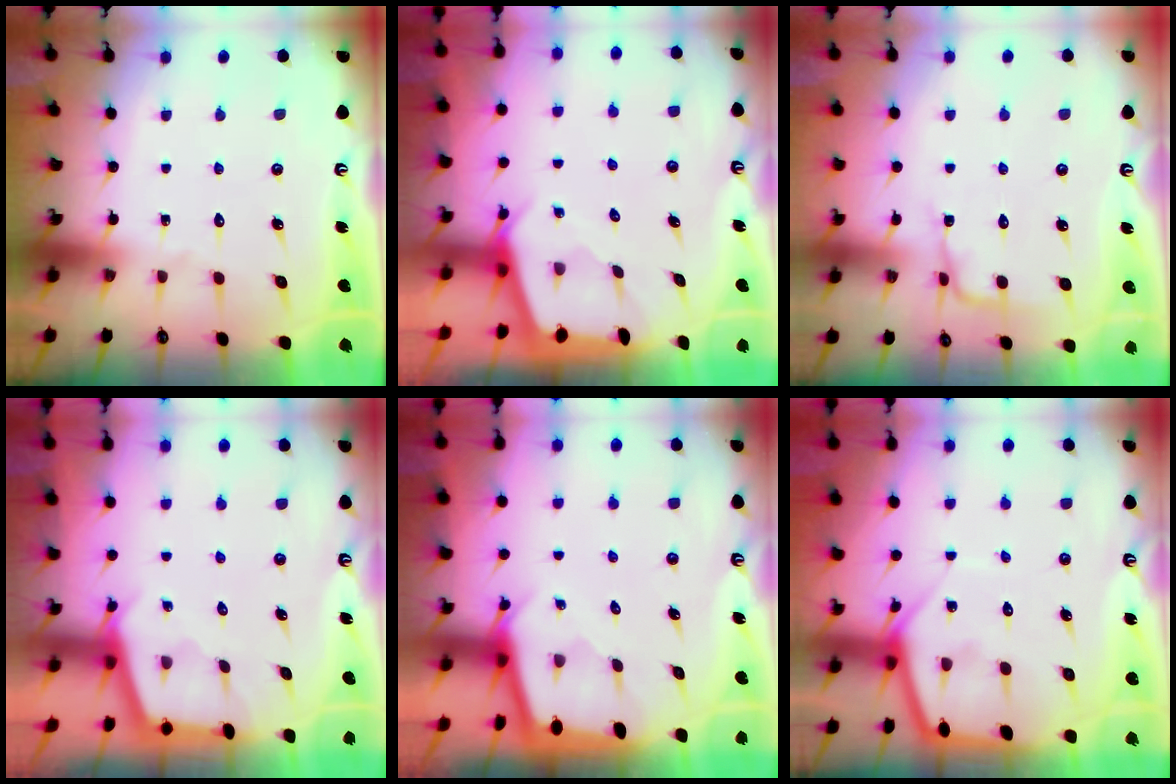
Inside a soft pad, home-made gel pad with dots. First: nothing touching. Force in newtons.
{"total": 2.6, "press": 2.5, "slide": 0.3}
{"total": 2.8, "press": 2.8, "slide": 0.4}
{"total": 2.4, "press": 2.4, "slide": 0.2}
{"total": 2.1, "press": 2.1, "slide": 0.1}
{"total": 6.7, "press": 6.7, "slide": 0.6}